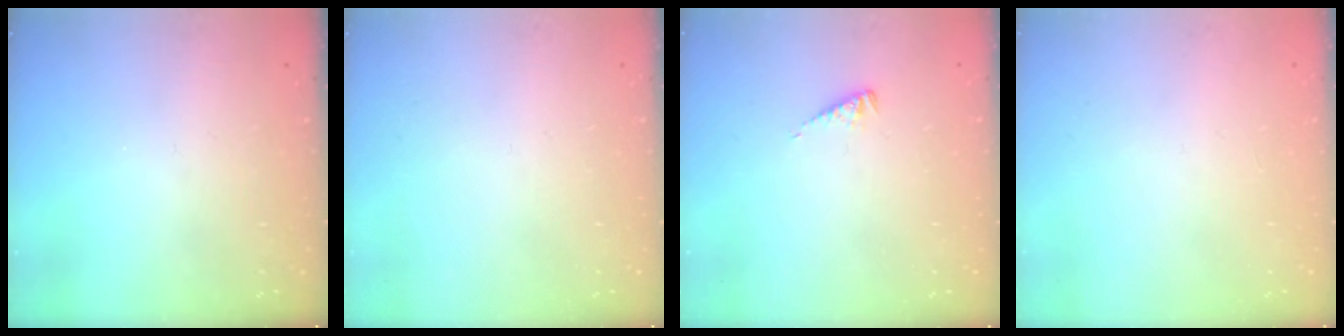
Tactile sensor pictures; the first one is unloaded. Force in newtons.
{"total": 0.0}
{"total": 2.7, "press": 2.7, "slide": 0.3}
{"total": 0.0}